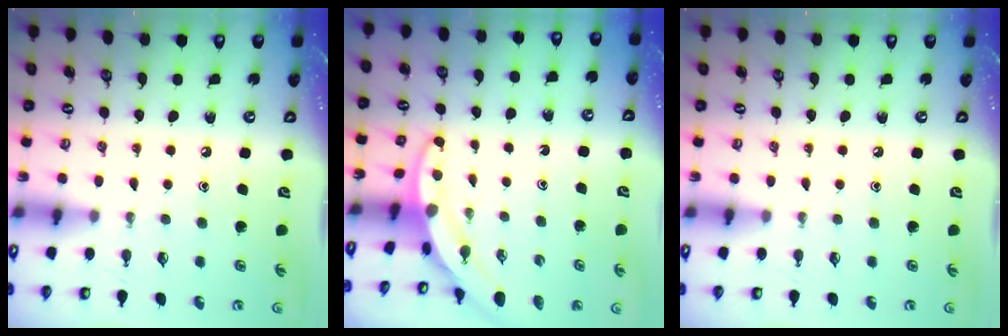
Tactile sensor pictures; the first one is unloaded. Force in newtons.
{"total": 4.0, "press": 4.0, "slide": 0.2}
{"total": 0.0}